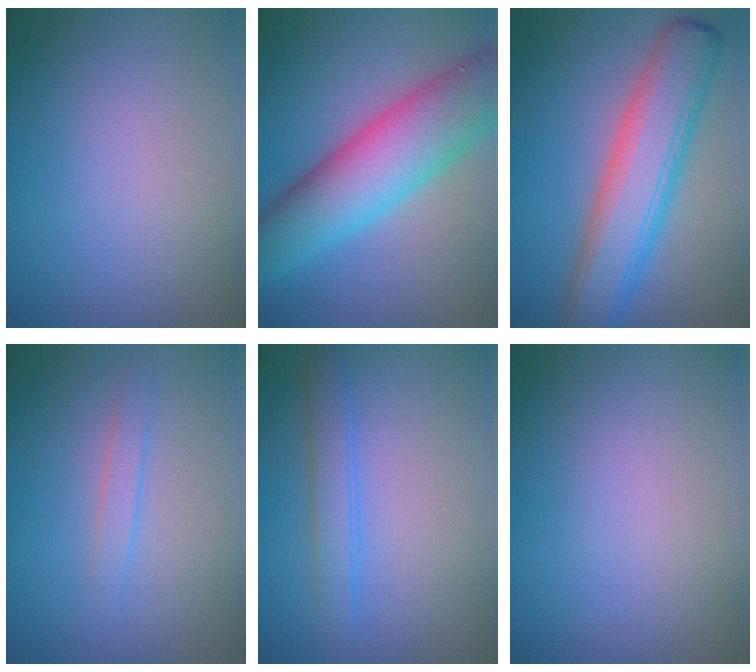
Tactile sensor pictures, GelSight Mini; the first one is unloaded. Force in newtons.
{"total": 9.6, "press": 9.6, "slide": 0.3}
{"total": 7.8, "press": 7.8, "slide": 0.6}
{"total": 1.2, "press": 1.2, "slide": 0.0}
{"total": 2.2, "press": 2.2, "slide": 0.1}
{"total": 0.0}